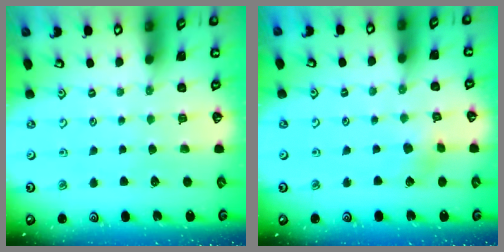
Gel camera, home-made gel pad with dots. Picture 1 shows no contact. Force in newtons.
{"total": 2.8, "press": 2.7, "slide": 0.8}